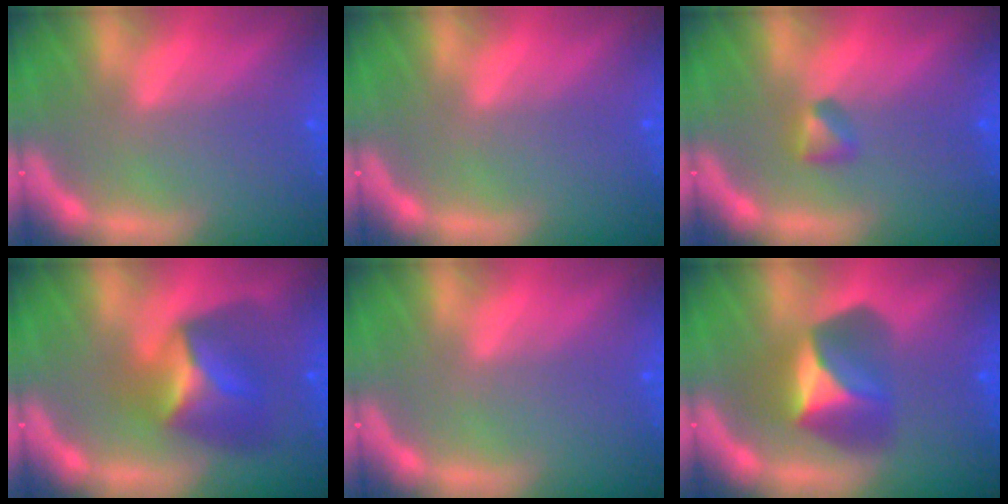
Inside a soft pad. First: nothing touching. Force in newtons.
{"total": 0.0}
{"total": 1.4}
{"total": 5.9}
{"total": 0.0}
{"total": 5.4}